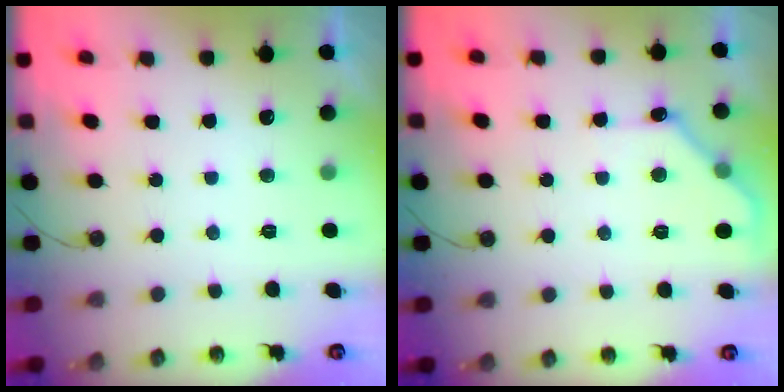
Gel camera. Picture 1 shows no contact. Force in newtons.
{"total": 8.9, "press": 8.9, "slide": 0.6}